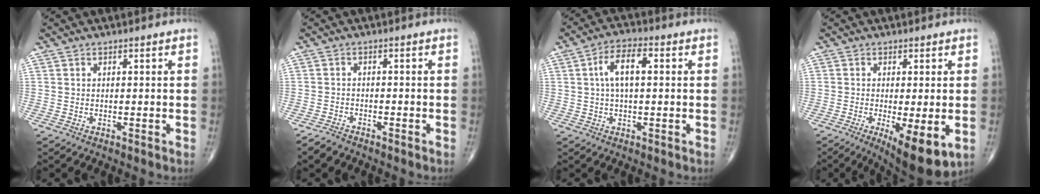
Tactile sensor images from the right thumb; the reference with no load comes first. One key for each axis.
{"total": 2.4, "fx": -2.2, "fy": 0.8, "fz": 0.7, "tx": -0.023, "ty": 0.004, "tz": -0.041}
{"total": 7.1, "fx": 1.2, "fy": 3.1, "fz": 6.3, "tx": -0.117, "ty": 0.018, "tz": 0.017}
{"total": 10.5, "fx": -3.2, "fy": 3.2, "fz": 9.4, "tx": -0.142, "ty": -0.024, "tz": -0.043}